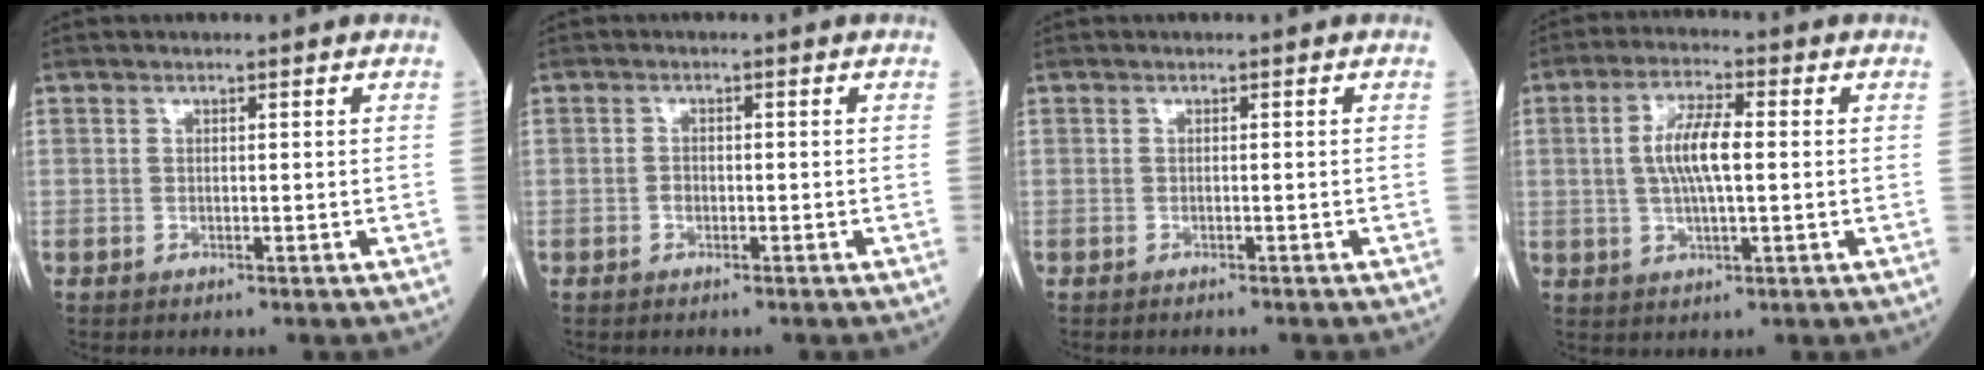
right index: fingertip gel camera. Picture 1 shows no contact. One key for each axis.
{"total": 0.9, "fx": -0.6, "fy": 0.5, "fz": 0.5, "tx": -0.011, "ty": 0.001, "tz": -0.011}
{"total": 1.2, "fx": -1.1, "fy": -0.1, "fz": 0.5, "tx": -0.011, "ty": -0.002, "tz": -0.014}
{"total": 7.2, "fx": 0.5, "fy": 1.5, "fz": 7.0, "tx": -0.144, "ty": 0.007, "tz": 0.009}